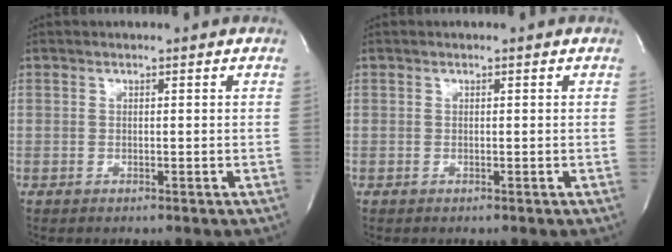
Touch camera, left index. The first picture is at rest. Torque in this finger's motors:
{"motor_torque": [-0.01, 0.01, -0.02, 0.00]}